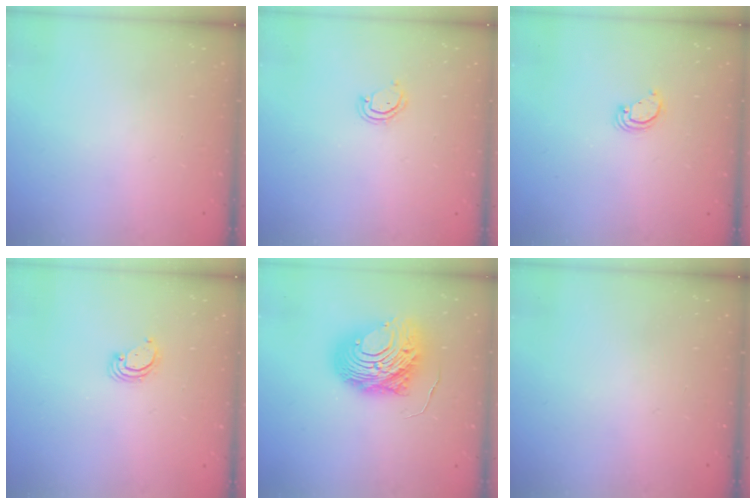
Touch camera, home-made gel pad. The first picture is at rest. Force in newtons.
{"total": 4.0, "press": 4.0, "slide": 0.3}
{"total": 2.9, "press": 2.9, "slide": 0.1}
{"total": 2.9, "press": 2.9, "slide": 0.3}
{"total": 14.1, "press": 14.0, "slide": 1.3}
{"total": 0.0}